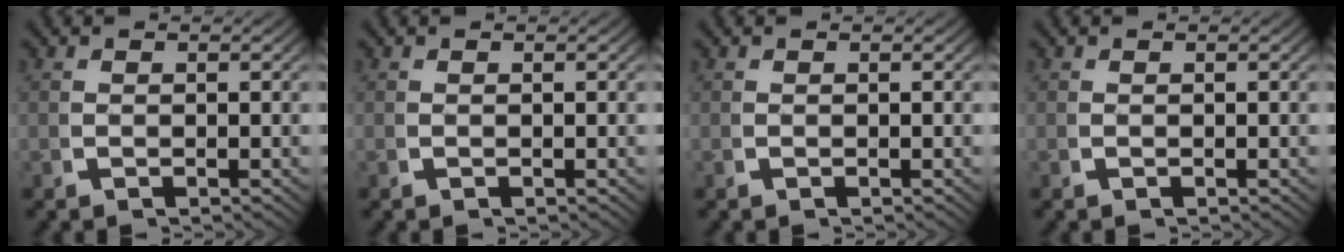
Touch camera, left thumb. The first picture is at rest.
{"total": 0.0}
{"total": 0.0}
{"total": 0.0}